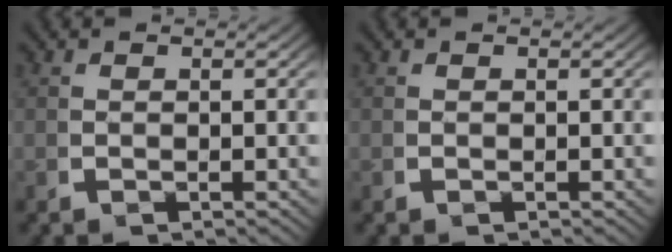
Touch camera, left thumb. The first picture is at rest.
{"total": 0.0}